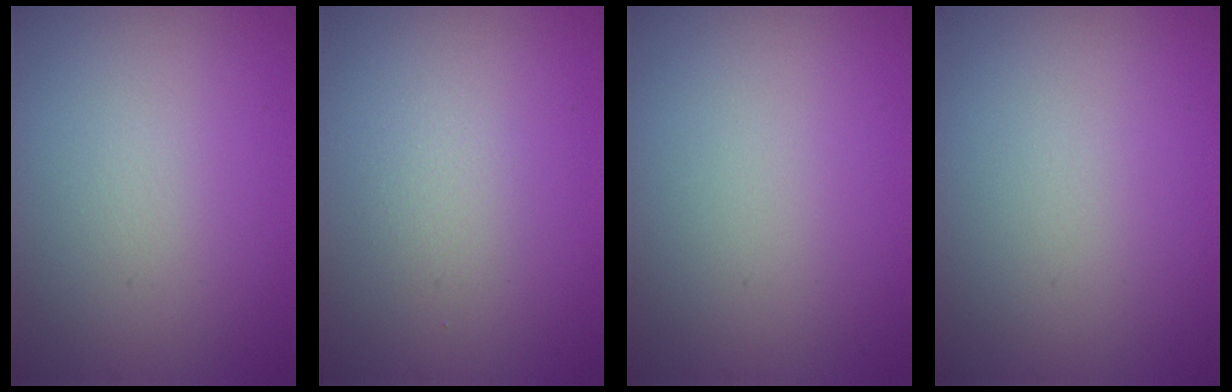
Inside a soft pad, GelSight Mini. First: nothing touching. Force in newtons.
{"total": 1.2, "press": 1.2, "slide": 0.1}
{"total": 0.0}
{"total": 0.0}